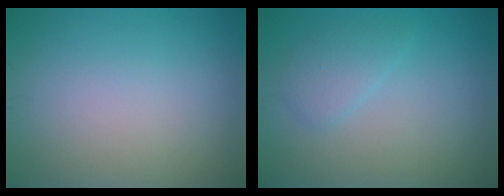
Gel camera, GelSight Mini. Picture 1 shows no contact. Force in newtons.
{"total": 1.8, "press": 1.8, "slide": 0.1}